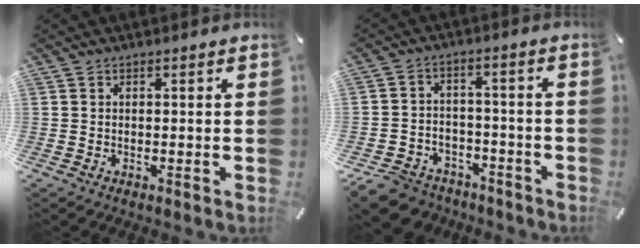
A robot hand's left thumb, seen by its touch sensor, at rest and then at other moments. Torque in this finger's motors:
{"motor_torque": [0.52, 0.99, 0.27, 0.13, 0.16]}